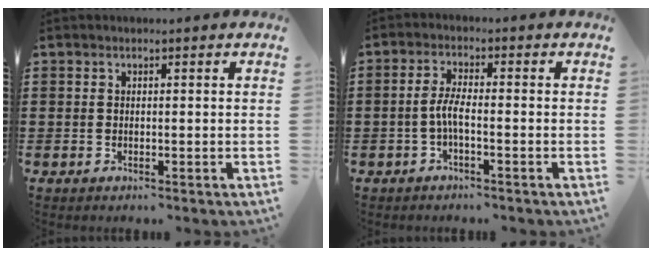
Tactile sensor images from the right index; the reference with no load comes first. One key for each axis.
{"total": 3.3, "fx": -1.0, "fy": 0.4, "fz": 3.1, "tx": -0.078, "ty": -0.006, "tz": -0.025}